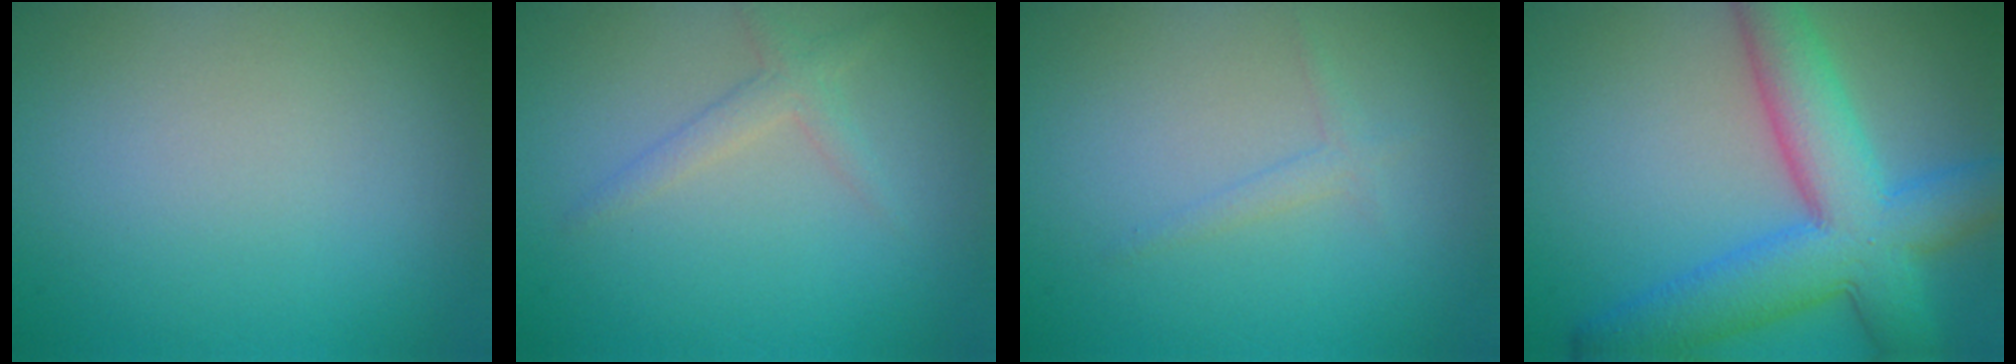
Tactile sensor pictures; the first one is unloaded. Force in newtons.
{"total": 1.6, "press": 1.6, "slide": 0.1}
{"total": 1.0, "press": 1.0, "slide": 0.1}
{"total": 8.9, "press": 8.9, "slide": 0.4}